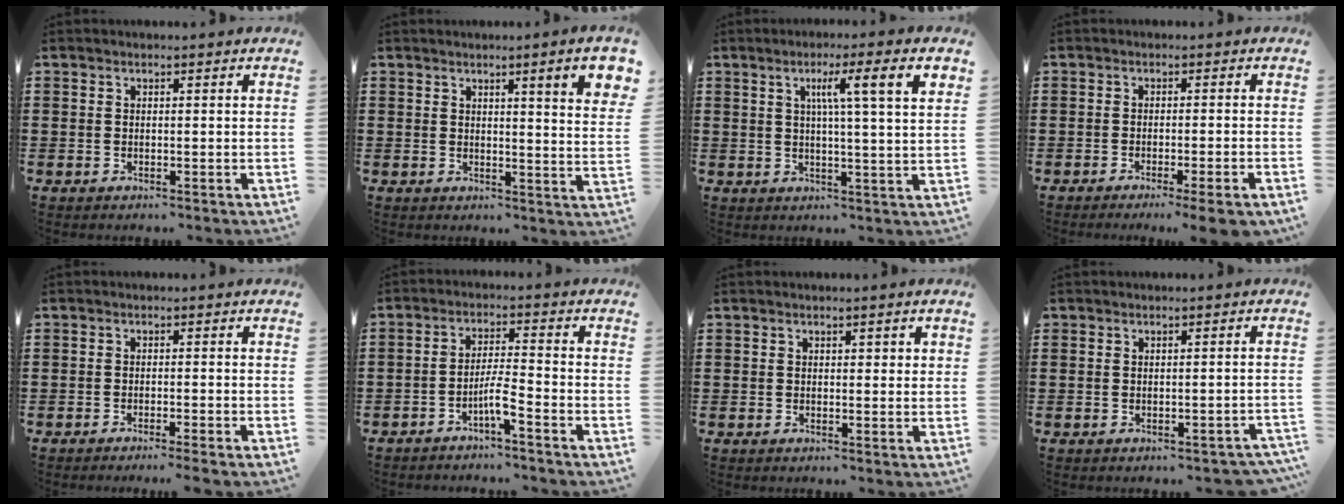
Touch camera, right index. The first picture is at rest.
{"total": 5.5, "force": [2.6, 0.1, 4.8], "torque": [-0.080, -0.010, 0.038]}
{"total": 7.1, "force": [2.6, 0.0, 6.6], "torque": [-0.124, -0.003, 0.037]}
{"total": 2.7, "force": [-2.0, -0.5, 1.7], "torque": [-0.027, -0.009, -0.038]}
{"total": 1.3, "force": [-1.1, -0.2, 0.6], "torque": [-0.012, -0.001, -0.022]}
{"total": 4.1, "force": [-2.8, 0.1, 3.1], "torque": [-0.064, -0.005, -0.055]}
{"total": 0.6, "force": [0.3, 0.4, 0.4], "torque": [-0.008, 0.003, 0.005]}
{"total": 1.1, "force": [-1.0, 0.5, 0.2], "torque": [-0.007, 0.001, -0.021]}